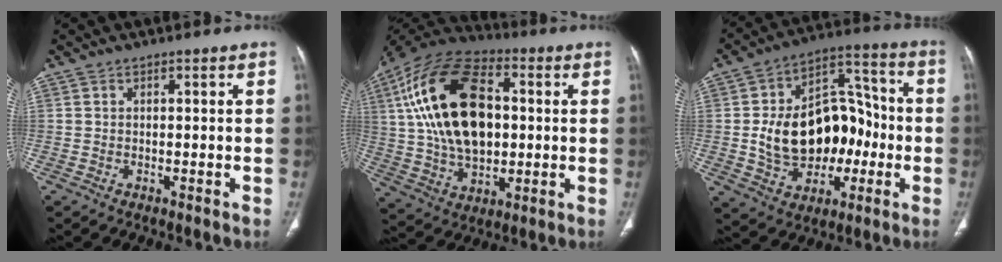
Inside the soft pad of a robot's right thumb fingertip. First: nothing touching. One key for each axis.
{"total": 24.3, "fx": 3.4, "fy": 14.4, "fz": 19.3, "tx": -0.347, "ty": 0.007, "tz": 0.058}
{"total": 20.4, "fx": -2.3, "fy": 14.1, "fz": 14.6, "tx": -0.195, "ty": 0.043, "tz": -0.022}